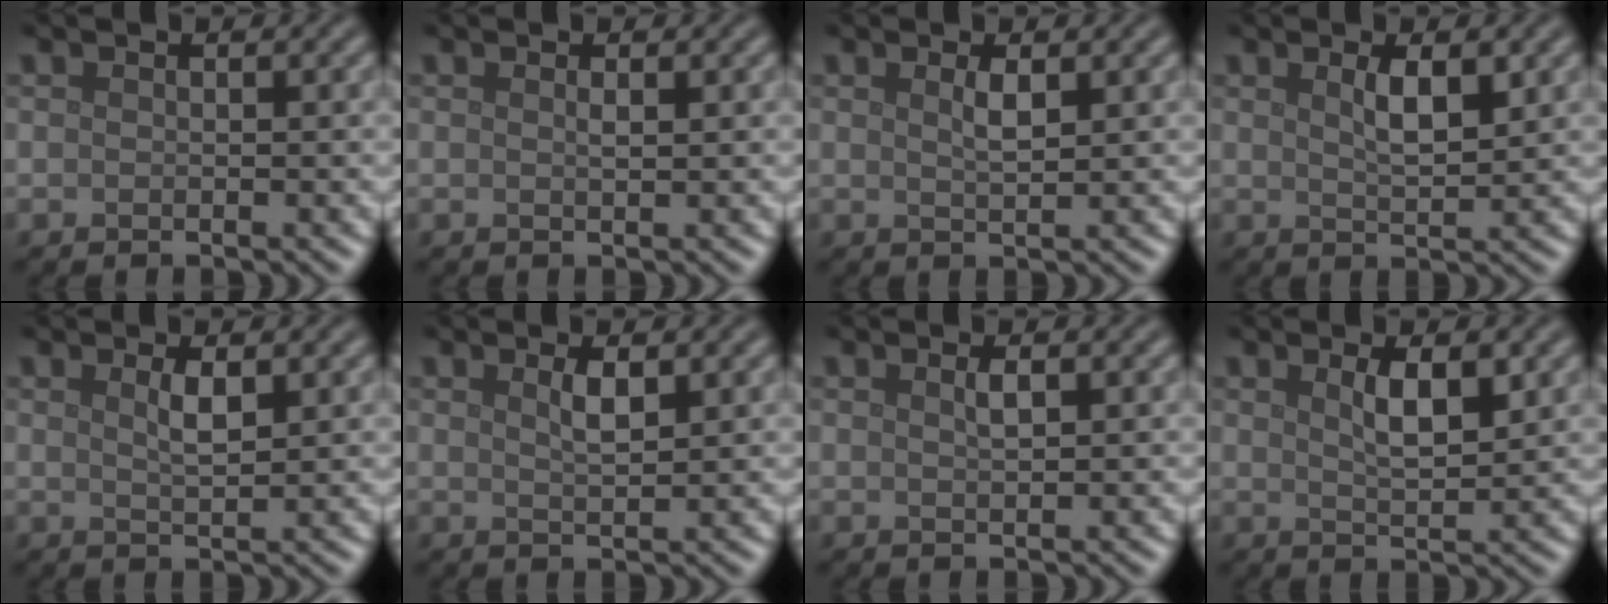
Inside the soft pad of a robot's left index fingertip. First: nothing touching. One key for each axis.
{"total": 0.6, "fx": 0.2, "fy": 0.1, "fz": 0.5, "tx": -0.008, "ty": 0.001, "tz": 0.003}
{"total": 1.4, "fx": 0.7, "fy": 0.3, "fz": 1.2, "tx": -0.024, "ty": 0.000, "tz": 0.011}
{"total": 2.6, "fx": 1.1, "fy": 0.7, "fz": 2.2, "tx": -0.039, "ty": -0.001, "tz": 0.021}
{"total": 1.7, "fx": 0.8, "fy": 0.4, "fz": 1.4, "tx": -0.028, "ty": -0.001, "tz": 0.013}
{"total": 1.7, "fx": 0.9, "fy": 0.4, "fz": 1.4, "tx": -0.027, "ty": 0.001, "tz": 0.015}
{"total": 1.0, "fx": 0.5, "fy": 0.2, "fz": 0.9, "tx": -0.018, "ty": 0.002, "tz": 0.008}
{"total": 2.9, "fx": 1.2, "fy": 0.8, "fz": 2.5, "tx": -0.044, "ty": 0.000, "tz": 0.022}